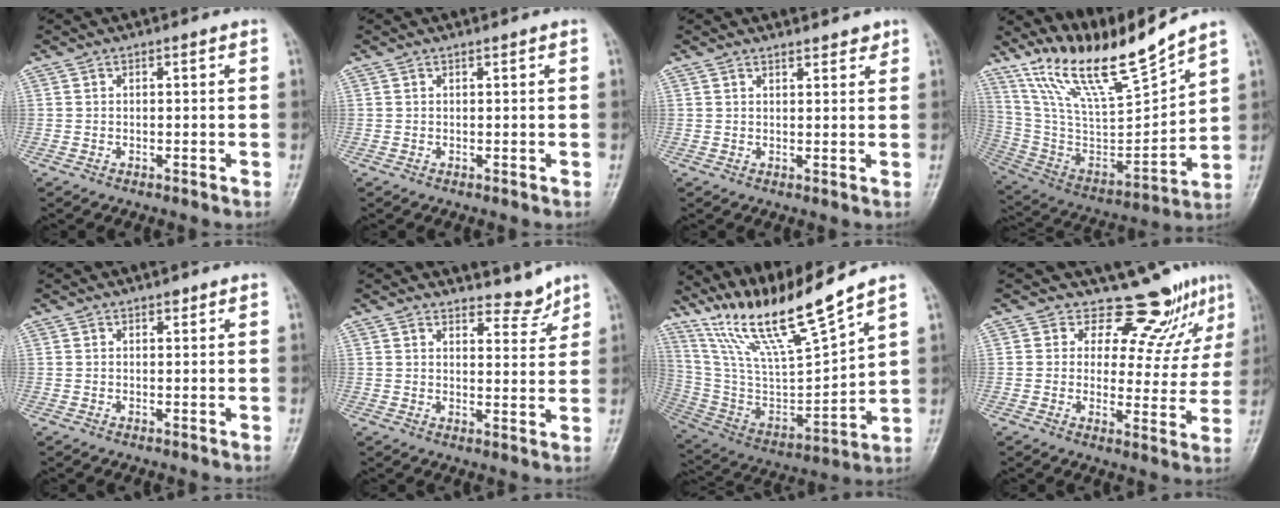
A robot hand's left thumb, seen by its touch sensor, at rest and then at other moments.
{"total": 0.0}
{"total": 2.5, "force": [2.2, 0.9, 0.7], "torque": [0.006, -0.011, 0.028]}
{"total": 18.8, "force": [15.8, 2.0, 10.1], "torque": [-0.158, -0.088, 0.309]}
{"total": 0.6, "force": [0.5, 0.3, 0.3], "torque": [-0.001, -0.003, 0.005]}
{"total": 4.4, "force": [4.1, 1.4, 0.6], "torque": [0.008, -0.040, 0.059]}
{"total": 18.3, "force": [15.3, 0.3, 10.0], "torque": [-0.172, -0.079, 0.303]}
{"total": 10.4, "force": [8.9, 4.4, 3.3], "torque": [-0.002, -0.069, 0.104]}